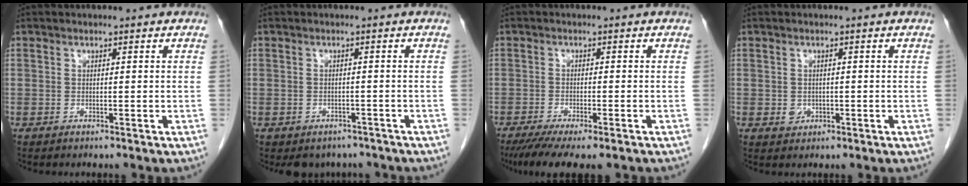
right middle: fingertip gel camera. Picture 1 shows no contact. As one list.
[{"total": 4.6, "force": [-3.9, 2.5, 0.4], "torque": [0.006, 0.011, -0.047]}, {"total": 9.8, "force": [-7.5, 1.8, 6.0], "torque": [-0.087, -0.018, -0.116]}, {"total": 1.5, "force": [-0.3, 1.4, 0.6], "torque": [-0.011, 0.003, 0.001]}]